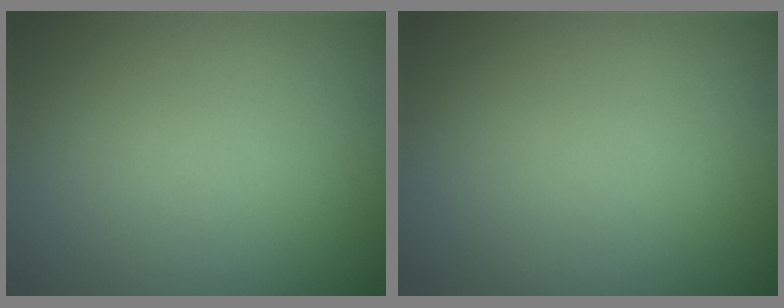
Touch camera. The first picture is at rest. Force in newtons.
{"total": 0.0}